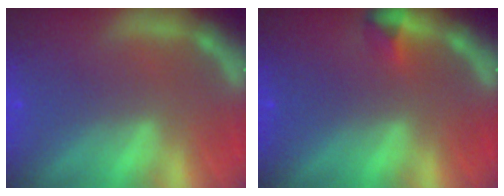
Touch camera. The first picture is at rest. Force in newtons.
{"total": 1.4}